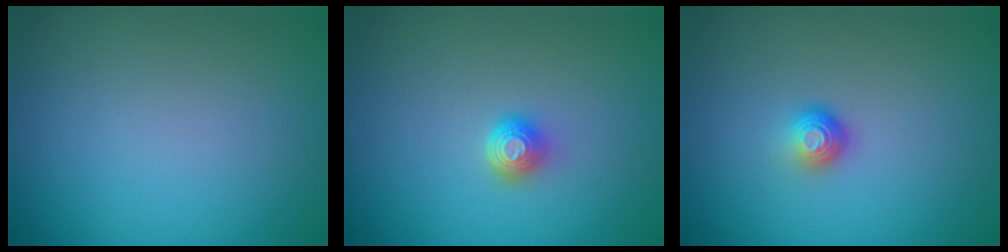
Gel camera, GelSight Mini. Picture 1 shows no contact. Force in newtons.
{"total": 1.6, "press": 1.3, "slide": 0.9}
{"total": 1.7, "press": 1.1, "slide": 1.3}